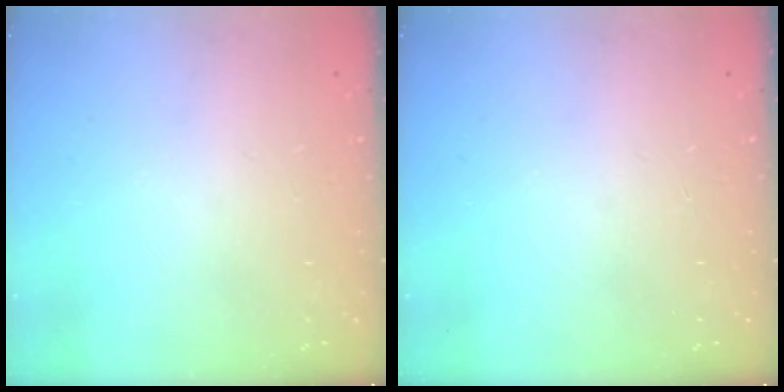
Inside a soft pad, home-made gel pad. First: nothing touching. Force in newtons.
{"total": 0.0}